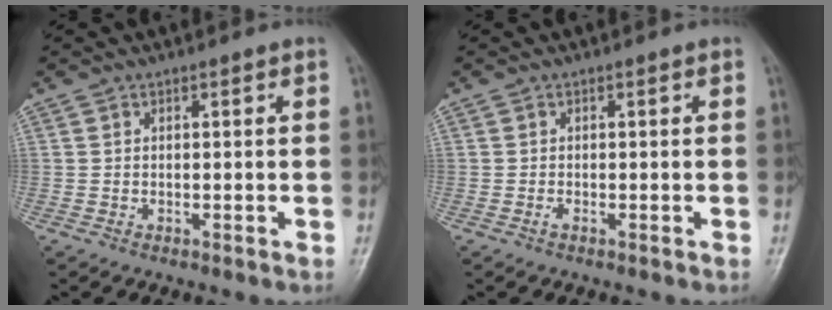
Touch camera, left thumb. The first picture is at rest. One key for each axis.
{"total": 0.7, "fx": -0.1, "fy": 0.2, "fz": 0.6, "tx": -0.006, "ty": 0.001, "tz": -0.002}